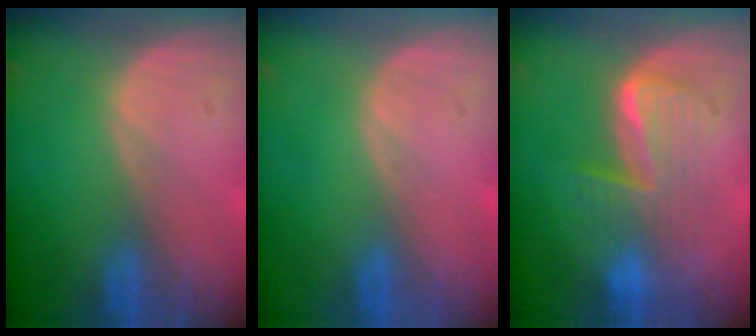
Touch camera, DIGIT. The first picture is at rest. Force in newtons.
{"total": 0.0}
{"total": 6.8, "press": 6.8, "slide": 0.2}